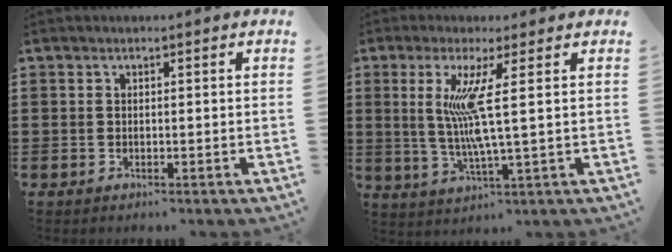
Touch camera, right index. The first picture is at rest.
{"total": 8.0, "force": [1.7, -0.1, 7.8], "torque": [-0.167, -0.016, 0.019]}